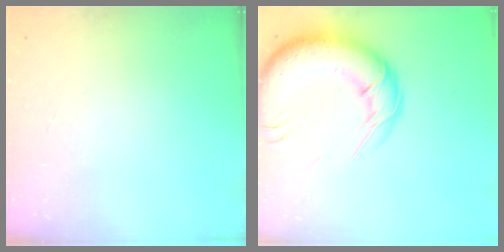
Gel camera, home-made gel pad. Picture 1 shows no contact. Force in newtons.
{"total": 22.3, "press": 21.7, "slide": 5.0}